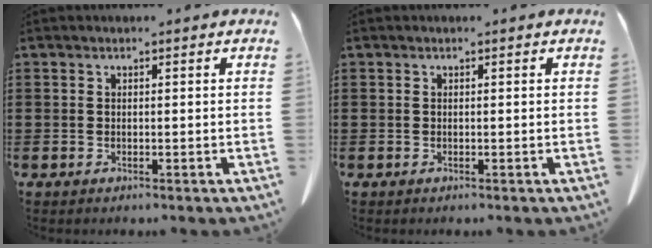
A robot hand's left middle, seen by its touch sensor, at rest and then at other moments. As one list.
[{"total": 0.0}]